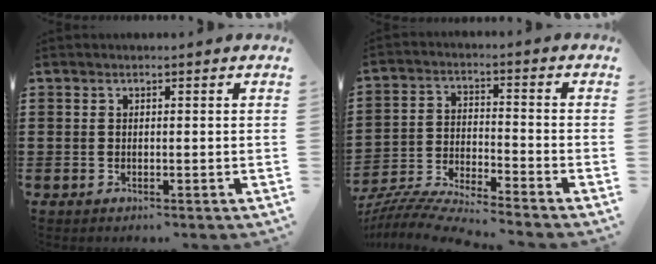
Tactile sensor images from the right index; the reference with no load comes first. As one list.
[{"total": 6.4, "force": [-6.3, -0.2, 1.4], "torque": [-0.046, -0.012, -0.129]}]